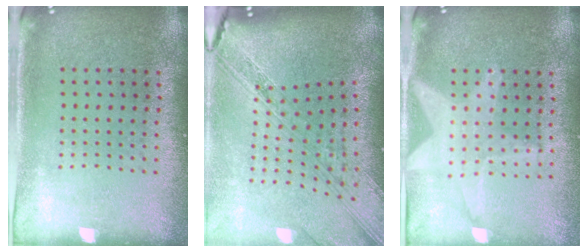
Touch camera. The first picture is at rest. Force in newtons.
{"total": 4.2, "press": 3.0, "slide": 2.9}
{"total": 1.9, "press": 1.7, "slide": 0.9}